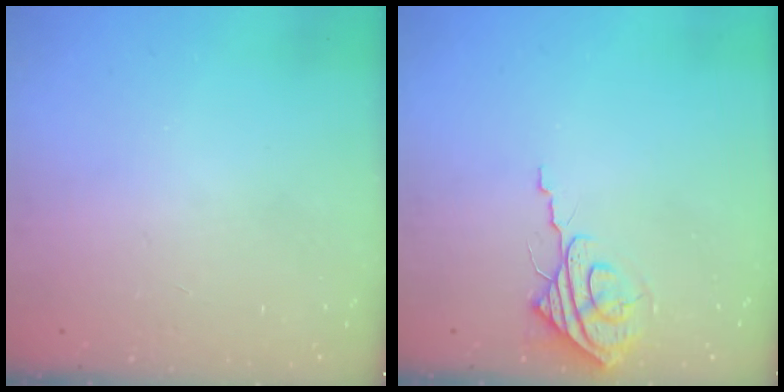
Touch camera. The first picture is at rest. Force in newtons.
{"total": 8.5, "press": 8.5, "slide": 0.3}